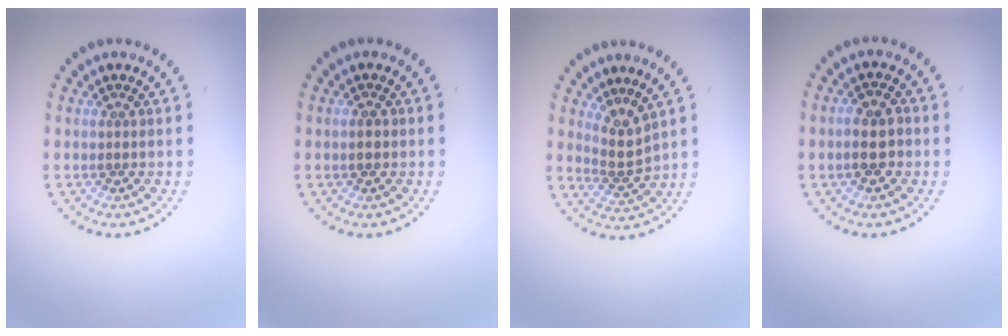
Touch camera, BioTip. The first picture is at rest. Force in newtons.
{"total": 1.2, "press": 1.2, "slide": 0.2}
{"total": 2.5, "press": 1.7, "slide": 1.8}
{"total": 2.7, "press": 2.7, "slide": 0.6}